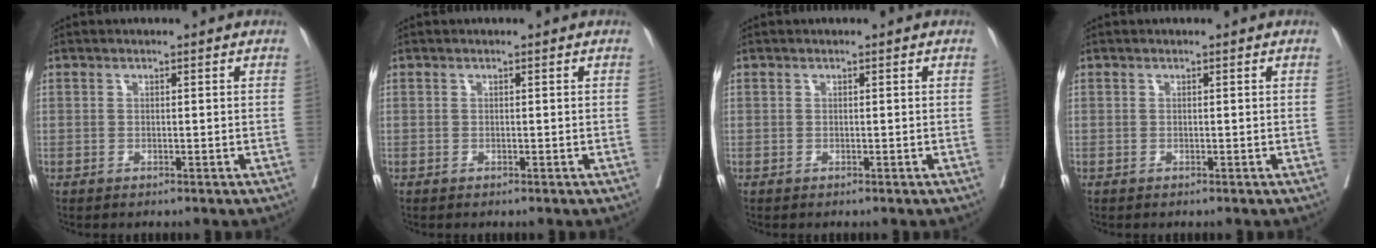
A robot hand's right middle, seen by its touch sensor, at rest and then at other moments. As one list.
[{"total": 0.0}, {"total": 0.0}, {"total": 0.0}]